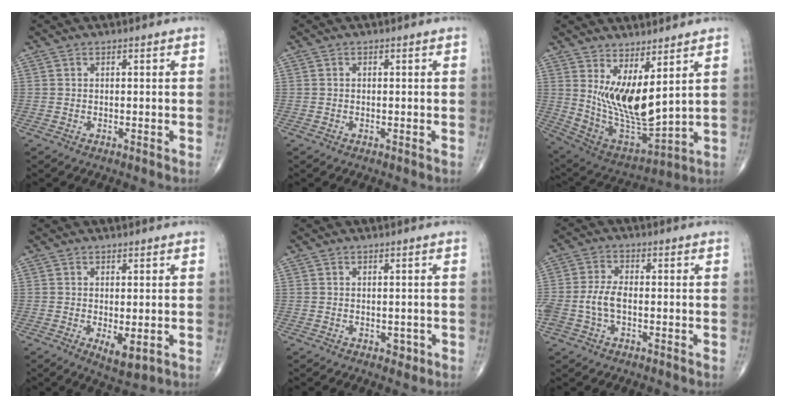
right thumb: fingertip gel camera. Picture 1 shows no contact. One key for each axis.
{"total": 0.0}
{"total": 14.4, "fx": 4.9, "fy": 5.7, "fz": 12.3, "tx": -0.212, "ty": -0.054, "tz": 0.116}
{"total": 4.3, "fx": -1.0, "fy": 1.8, "fz": 3.8, "tx": -0.058, "ty": -0.014, "tz": -0.009}
{"total": 1.3, "fx": -0.4, "fy": 1.0, "fz": 0.7, "tx": 0.003, "ty": 0.002, "tz": -0.003}
{"total": 6.0, "fx": -1.2, "fy": 3.3, "fz": 4.8, "tx": -0.120, "ty": 0.017, "tz": -0.024}